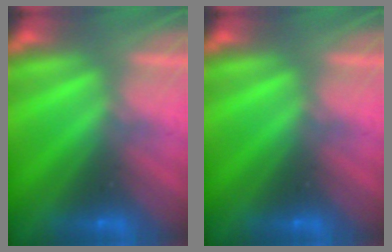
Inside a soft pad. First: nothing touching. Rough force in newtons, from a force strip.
{"total": 0.0}